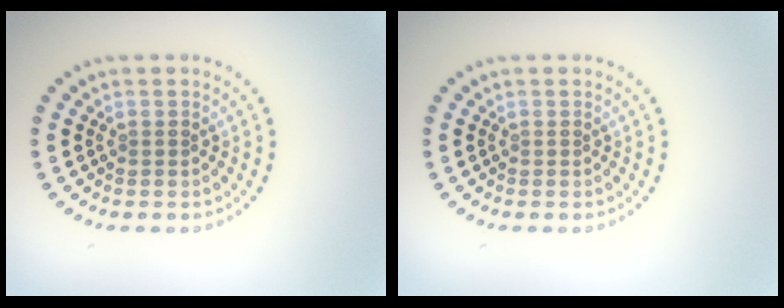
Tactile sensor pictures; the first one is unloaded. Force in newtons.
{"total": 0.0}